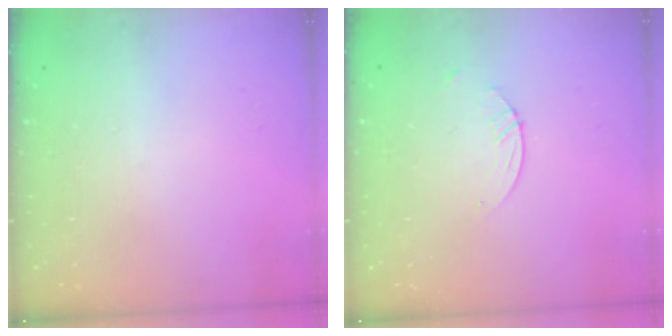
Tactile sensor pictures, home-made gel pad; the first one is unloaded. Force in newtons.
{"total": 0.8, "press": 0.8, "slide": 0.2}